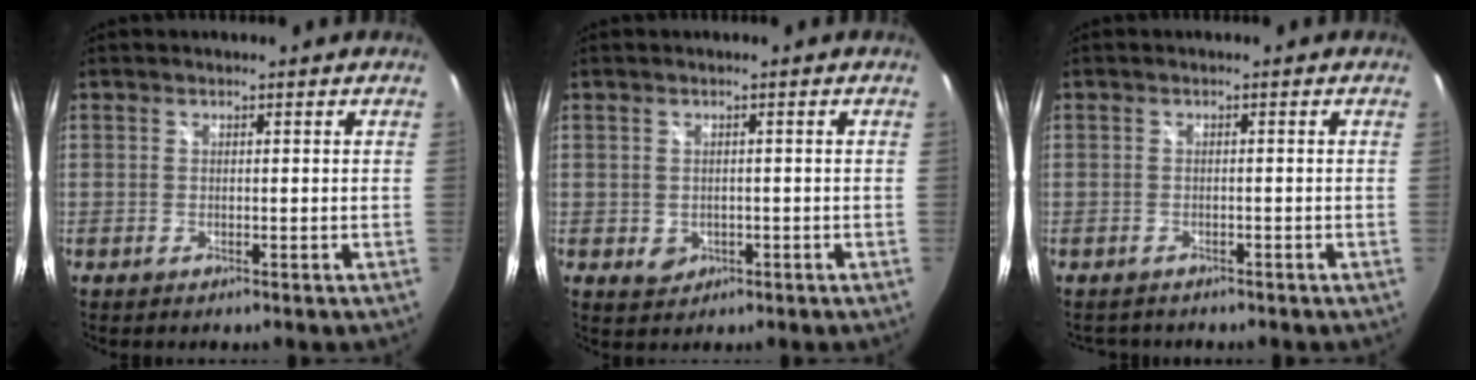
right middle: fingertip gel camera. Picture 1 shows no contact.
{"total": 2.8, "force": [-0.7, 2.4, 1.2], "torque": [-0.021, -0.003, -0.007]}
{"total": 2.3, "force": [-1.9, 1.1, 0.4], "torque": [-0.012, -0.004, -0.026]}